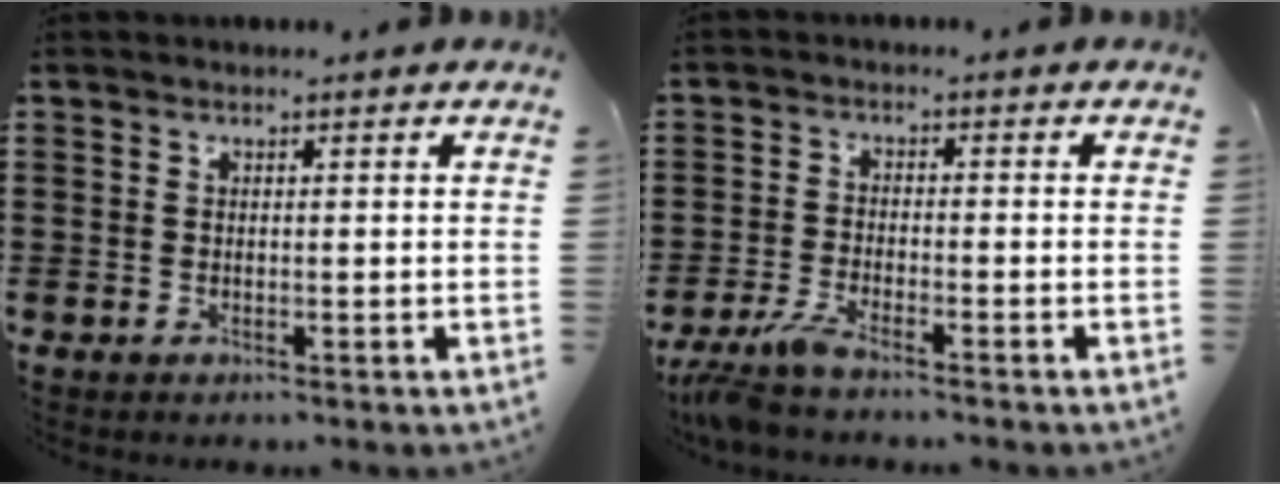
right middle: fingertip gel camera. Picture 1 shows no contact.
{"total": 4.1, "force": [-3.5, 0.1, 2.1], "torque": [-0.064, -0.013, -0.075]}